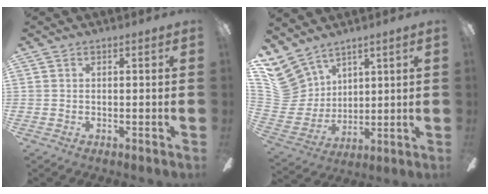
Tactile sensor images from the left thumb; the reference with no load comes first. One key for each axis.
{"total": 13.2, "fx": 9.1, "fy": 9.0, "fz": 3.2, "tx": -0.111, "ty": -0.052, "tz": 0.184}